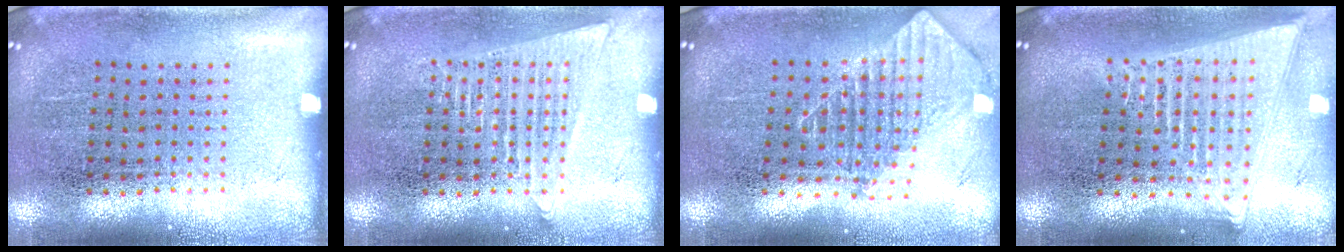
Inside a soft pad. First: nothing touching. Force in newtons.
{"total": 1.8, "press": 1.8, "slide": 0.3}
{"total": 1.9, "press": 1.5, "slide": 1.2}
{"total": 2.1, "press": 1.8, "slide": 1.1}